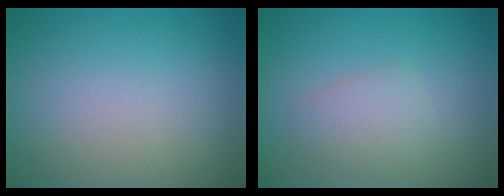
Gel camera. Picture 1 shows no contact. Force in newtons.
{"total": 2.1, "press": 2.1, "slide": 0.1}